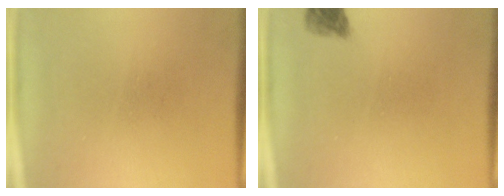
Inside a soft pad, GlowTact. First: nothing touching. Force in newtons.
{"total": 2.4}